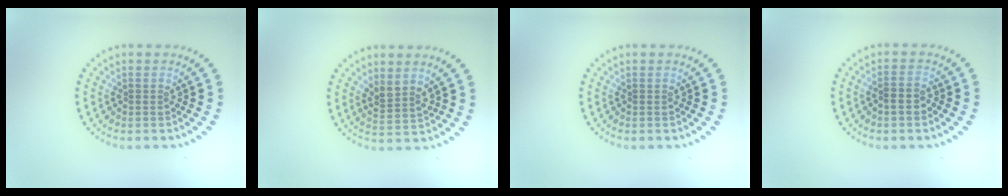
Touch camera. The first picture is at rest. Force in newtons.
{"total": 2.0, "press": 1.7, "slide": 1.0}
{"total": 0.0}
{"total": 1.2, "press": 1.0, "slide": 0.7}